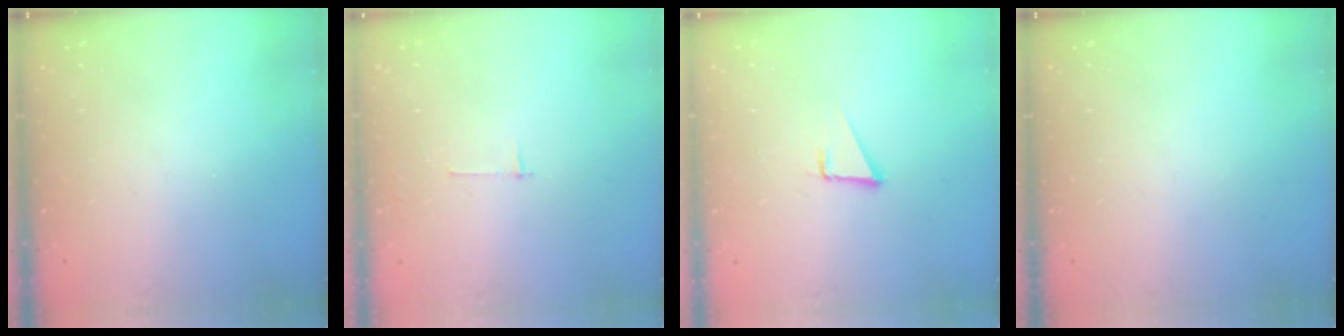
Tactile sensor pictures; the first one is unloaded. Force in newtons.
{"total": 2.7, "press": 2.7, "slide": 0.3}
{"total": 1.9, "press": 1.9, "slide": 0.1}
{"total": 0.0}